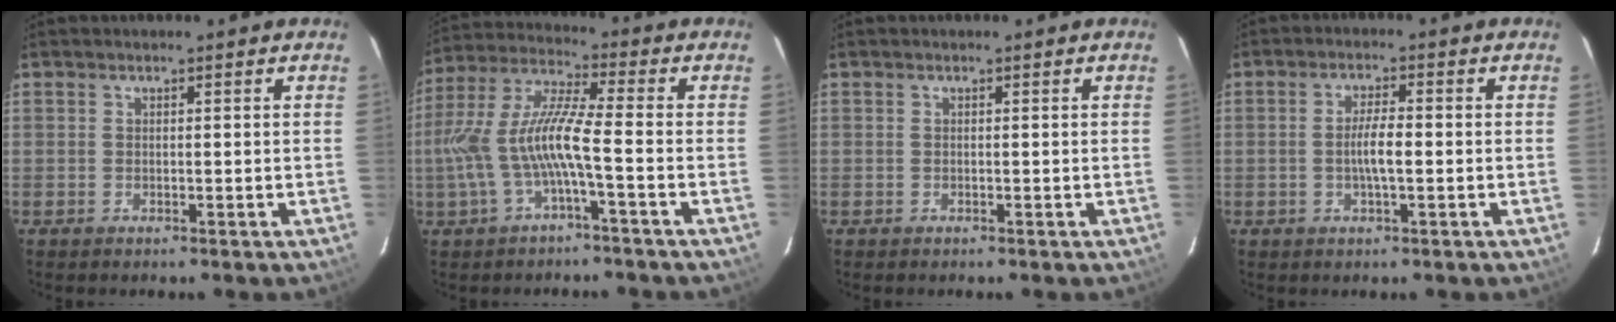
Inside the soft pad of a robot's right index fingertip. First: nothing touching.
{"total": 10.7, "force": [-2.9, 1.1, 10.2], "torque": [-0.219, 0.006, -0.050]}
{"total": 0.0}
{"total": 4.1, "force": [-0.7, 0.7, 4.0], "torque": [-0.073, 0.000, -0.010]}